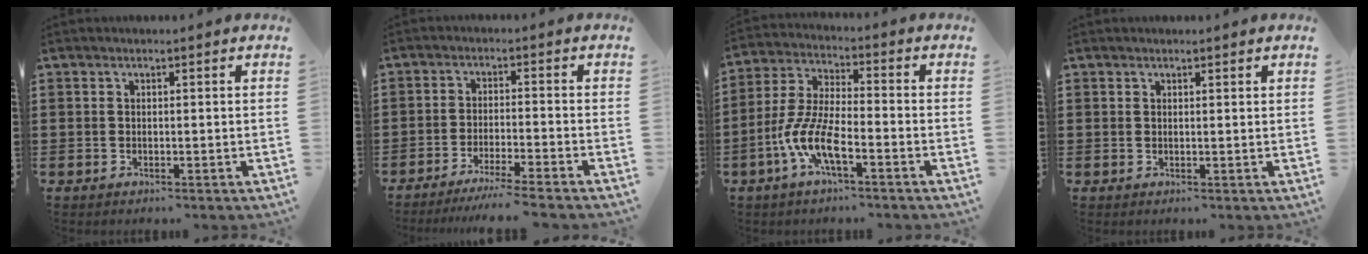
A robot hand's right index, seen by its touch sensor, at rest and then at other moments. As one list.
[{"total": 3.9, "force": [-3.5, -0.6, 1.6], "torque": [-0.034, -0.012, -0.071]}, {"total": 8.6, "force": [-4.4, 2.0, 7.1], "torque": [-0.178, -0.018, -0.089]}, {"total": 0.7, "force": [0.6, 0.3, 0.1], "torque": [-0.004, 0.000, 0.013]}]